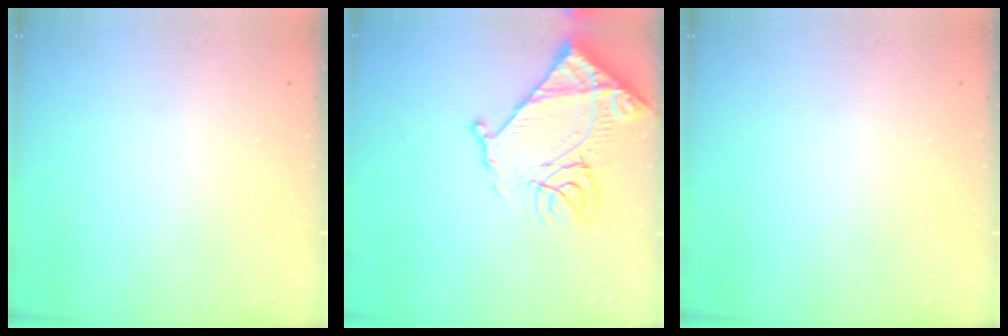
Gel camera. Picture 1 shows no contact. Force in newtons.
{"total": 17.7, "press": 17.6, "slide": 1.9}
{"total": 0.0}